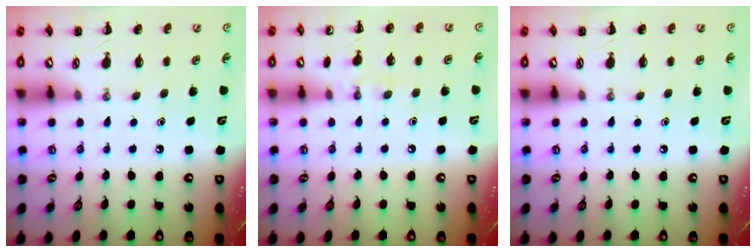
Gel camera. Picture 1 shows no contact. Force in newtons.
{"total": 6.8, "press": 6.5, "slide": 1.9}
{"total": 0.0}